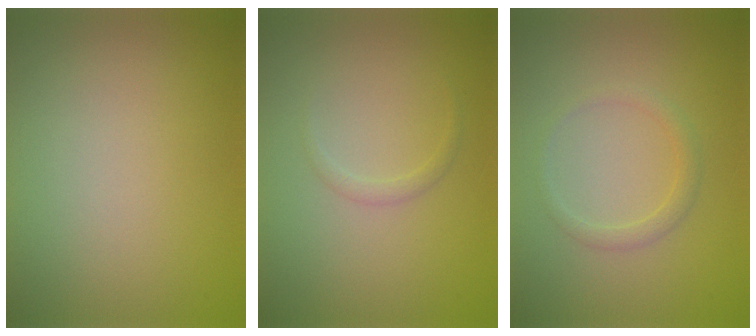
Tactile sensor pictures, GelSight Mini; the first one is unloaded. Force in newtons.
{"total": 0.8, "press": 0.8, "slide": 0.1}
{"total": 1.3, "press": 1.3, "slide": 0.1}